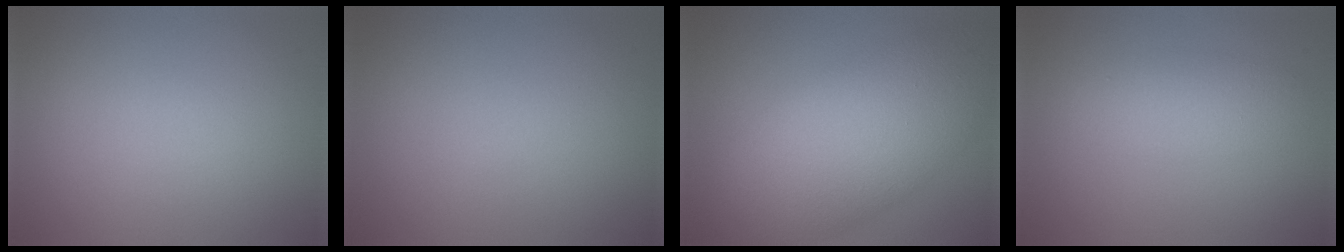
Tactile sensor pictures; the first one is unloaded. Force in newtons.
{"total": 0.0}
{"total": 9.6, "press": 9.5, "slide": 0.3}
{"total": 2.9, "press": 2.9, "slide": 0.1}